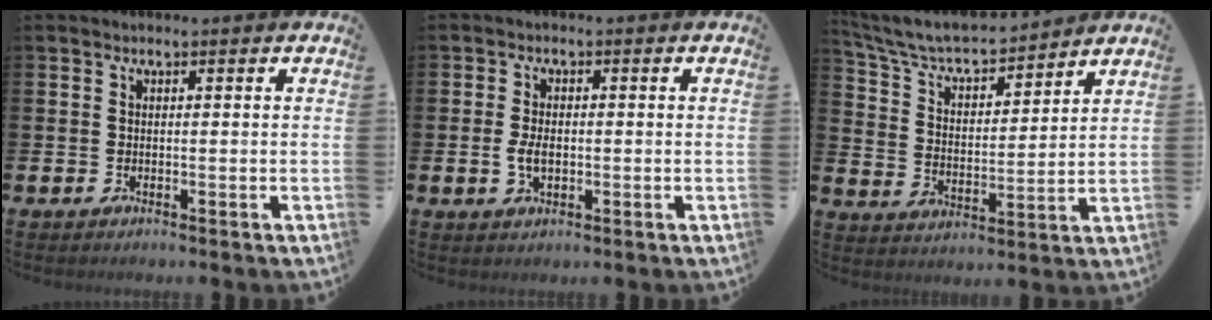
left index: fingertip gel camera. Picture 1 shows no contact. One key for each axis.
{"total": 2.9, "fx": -0.3, "fy": 1.7, "fz": 2.3, "tx": -0.037, "ty": 0.002, "tz": -0.008}
{"total": 6.8, "fx": 6.3, "fy": 1.3, "fz": 2.1, "tx": -0.069, "ty": -0.050, "tz": 0.105}